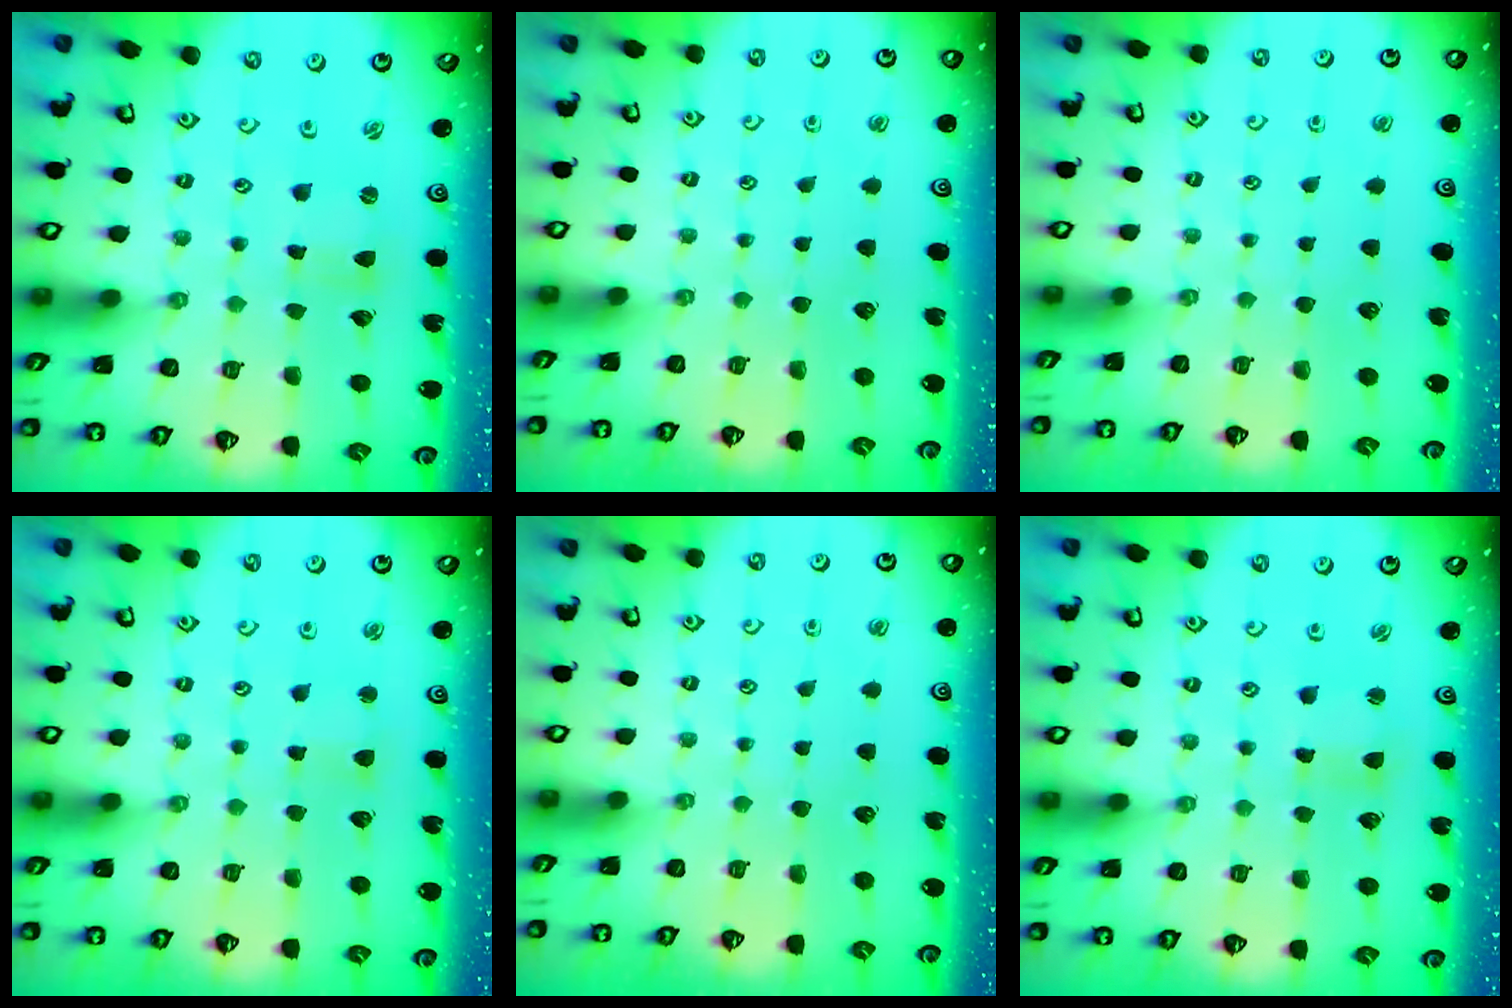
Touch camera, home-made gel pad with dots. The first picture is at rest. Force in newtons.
{"total": 0.0}
{"total": 0.0}
{"total": 2.9, "press": 2.9, "slide": 0.3}
{"total": 0.0}
{"total": 2.1, "press": 2.1, "slide": 0.3}